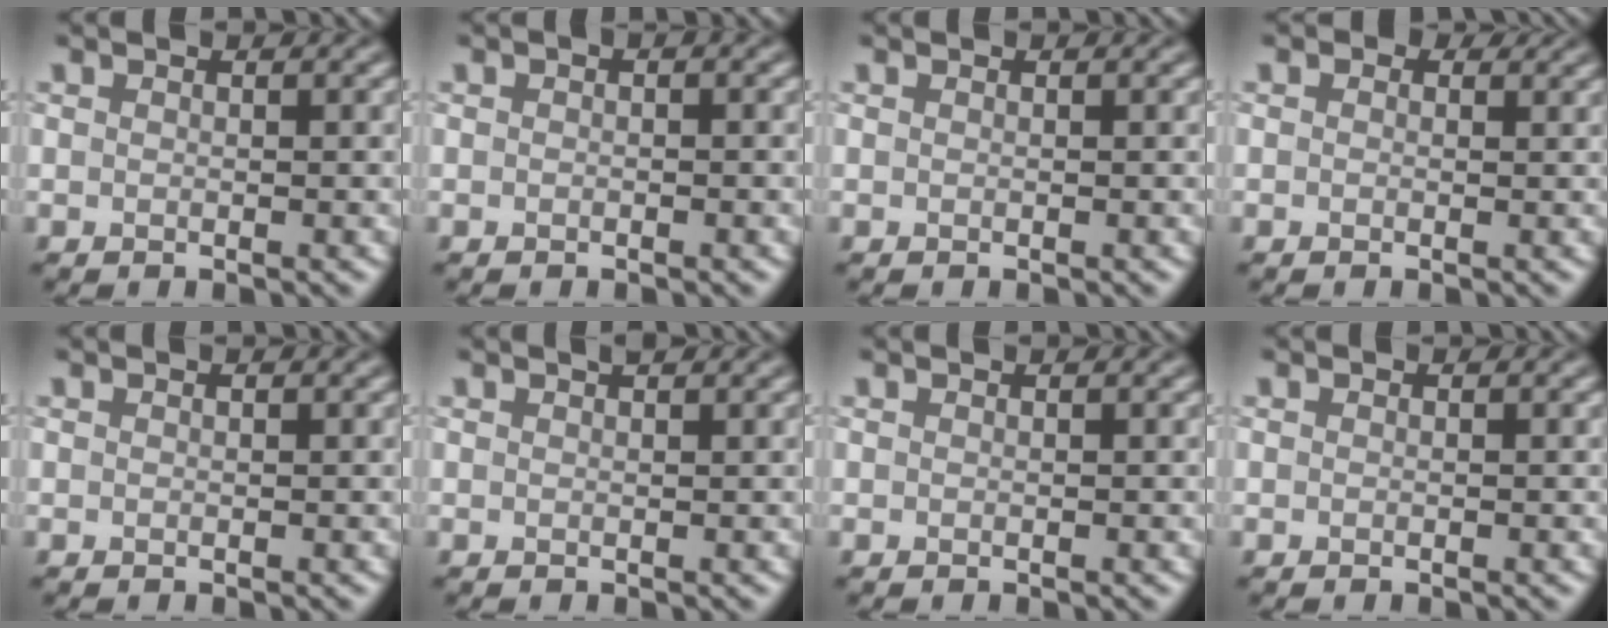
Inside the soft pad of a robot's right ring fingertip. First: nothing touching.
{"total": 0.6, "force": [0.0, 0.3, 0.5], "torque": [-0.008, 0.001, -0.001]}
{"total": 0.0}
{"total": 1.1, "force": [0.5, 0.8, 0.5], "torque": [-0.008, -0.004, -0.002]}
{"total": 0.0}
{"total": 0.7, "force": [0.5, 0.1, 0.4], "torque": [-0.005, 0.001, 0.009]}
{"total": 0.0}
{"total": 0.0}